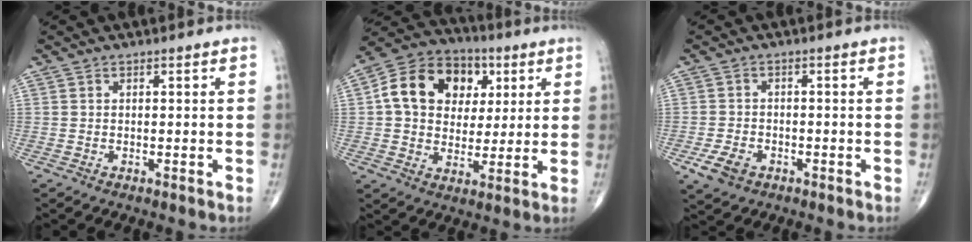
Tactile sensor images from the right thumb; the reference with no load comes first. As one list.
[{"total": 16.3, "force": [3.9, 12.6, 9.5], "torque": [-0.132, 0.009, 0.058]}, {"total": 4.6, "force": [-2.2, 3.2, 2.5], "torque": [-0.045, 0.006, -0.036]}]